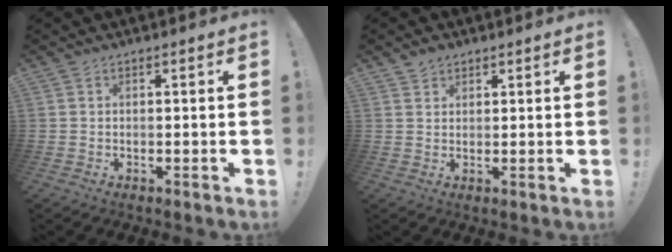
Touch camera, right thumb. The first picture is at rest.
{"total": 2.4, "force": [1.9, 1.4, 0.4], "torque": [0.001, -0.012, 0.033]}